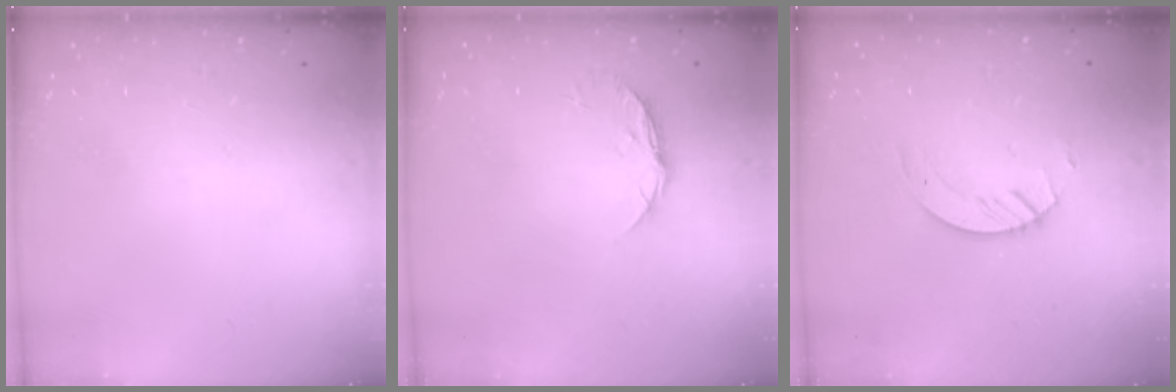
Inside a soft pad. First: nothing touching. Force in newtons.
{"total": 6.7, "press": 6.7, "slide": 0.8}
{"total": 3.8, "press": 3.8, "slide": 0.3}